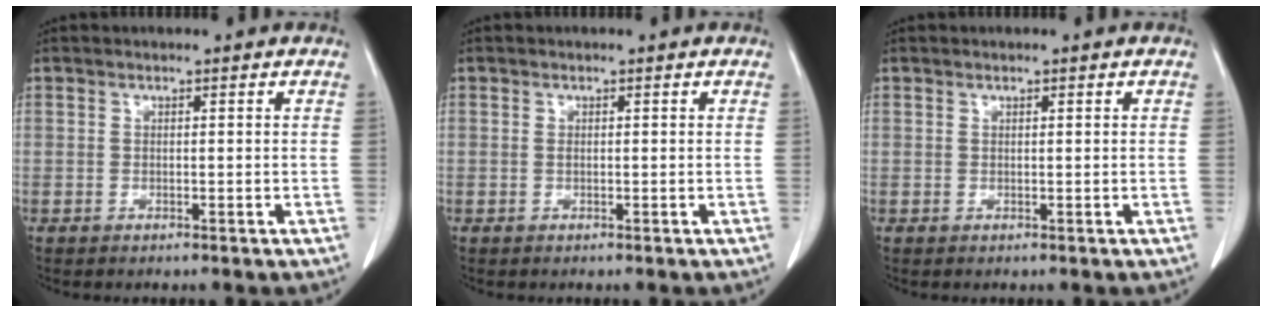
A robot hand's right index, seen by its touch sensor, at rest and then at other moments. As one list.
[{"total": 0.8, "force": [0.1, 0.6, 0.6], "torque": [-0.016, 0.003, 0.002]}, {"total": 0.7, "force": [0.3, 0.3, 0.5], "torque": [-0.012, 0.002, 0.007]}]